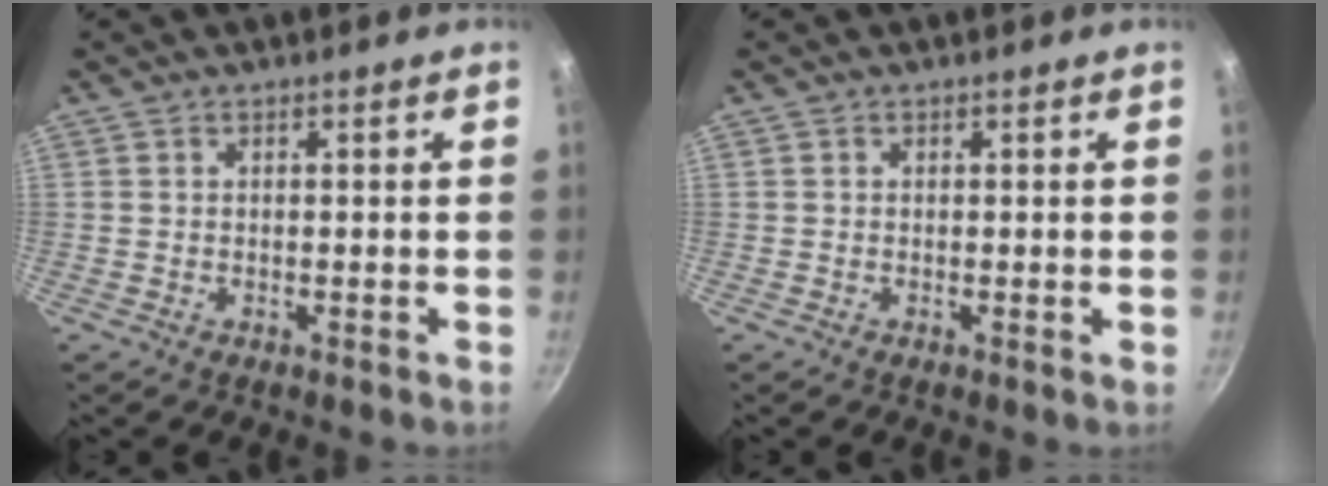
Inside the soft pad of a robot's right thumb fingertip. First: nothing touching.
{"total": 0.0}